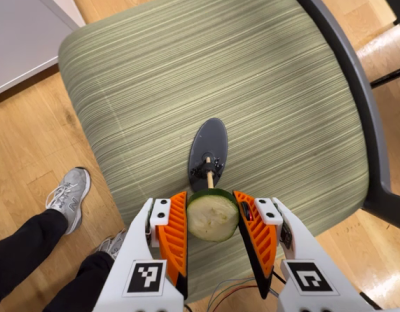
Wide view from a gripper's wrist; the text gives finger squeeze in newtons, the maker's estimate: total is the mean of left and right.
{"total": 9.6, "left": 10.4, "right": 8.8}